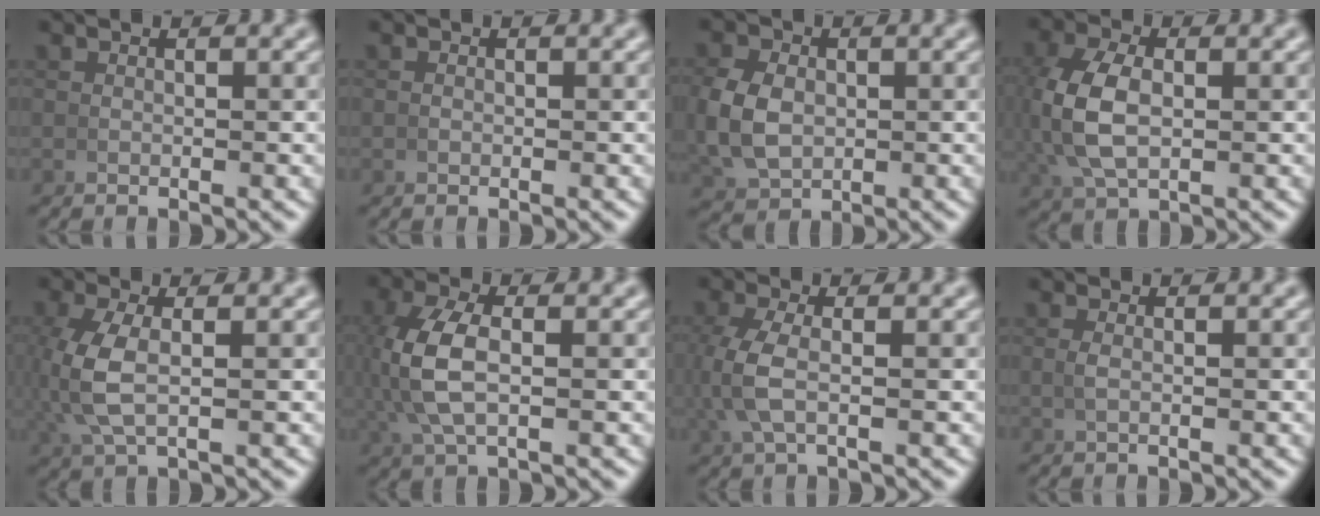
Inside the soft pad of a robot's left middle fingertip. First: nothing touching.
{"total": 0.0}
{"total": 5.1, "force": [0.0, 3.9, 3.2], "torque": [-0.085, -0.017, 0.016]}
{"total": 5.5, "force": [0.4, 3.3, 4.4], "torque": [-0.123, -0.003, 0.019]}
{"total": 4.0, "force": [0.4, 1.6, 3.7], "torque": [-0.101, -0.003, 0.018]}
{"total": 5.2, "force": [0.4, 2.4, 4.6], "torque": [-0.121, -0.003, 0.016]}
{"total": 3.3, "force": [0.2, 1.1, 3.1], "torque": [-0.086, -0.003, 0.010]}
{"total": 0.7, "force": [0.2, -0.2, 0.6], "torque": [-0.022, -0.003, 0.007]}